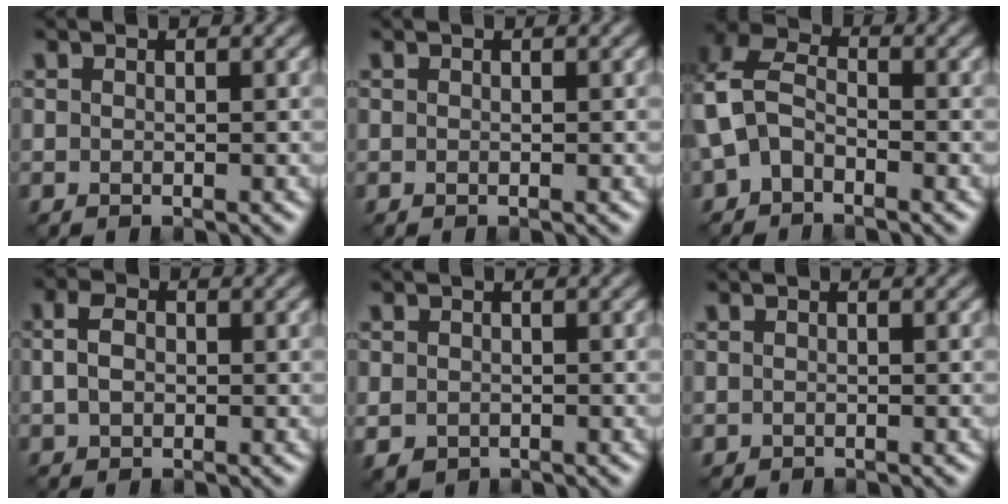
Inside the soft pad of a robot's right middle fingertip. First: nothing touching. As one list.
[{"total": 0.0}, {"total": 5.4, "force": [-0.9, 3.8, 3.7], "torque": [-0.088, 0.013, -0.034]}, {"total": 2.9, "force": [0.1, 2.0, 2.1], "torque": [-0.056, 0.005, 0.004]}, {"total": 1.4, "force": [-0.4, 1.1, 0.7], "torque": [-0.019, -0.006, -0.006]}, {"total": 0.0}]